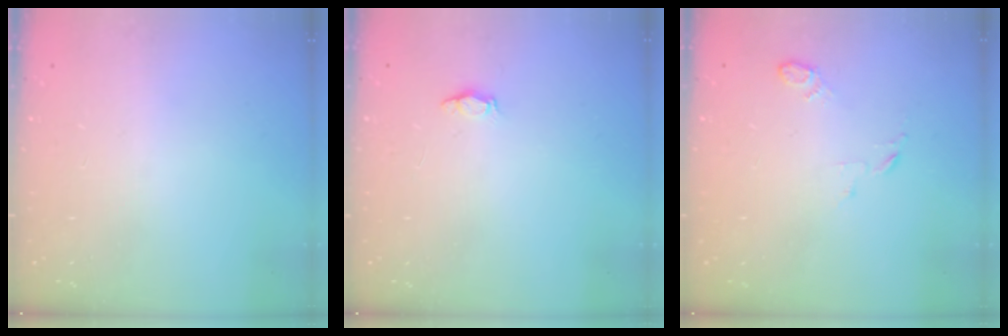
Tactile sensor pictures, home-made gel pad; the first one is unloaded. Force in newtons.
{"total": 2.2, "press": 2.2, "slide": 0.3}
{"total": 4.1, "press": 4.0, "slide": 0.9}